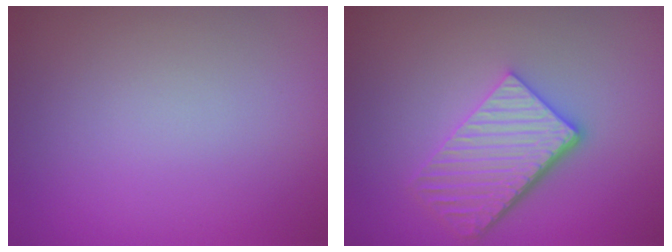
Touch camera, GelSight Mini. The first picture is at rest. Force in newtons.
{"total": 5.2, "press": 3.9, "slide": 3.5}